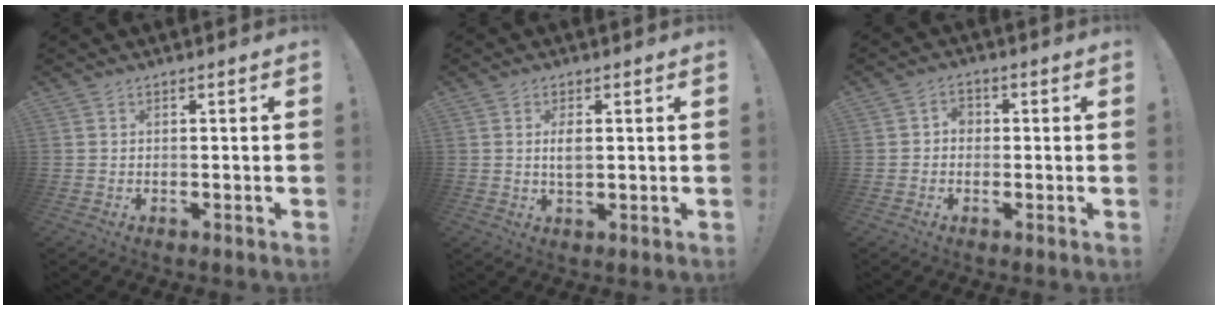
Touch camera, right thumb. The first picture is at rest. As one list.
[{"total": 3.1, "force": [0.7, 1.2, 2.8], "torque": [-0.051, -0.007, 0.006]}, {"total": 3.1, "force": [-0.6, 2.4, 1.8], "torque": [-0.033, 0.008, -0.010]}]